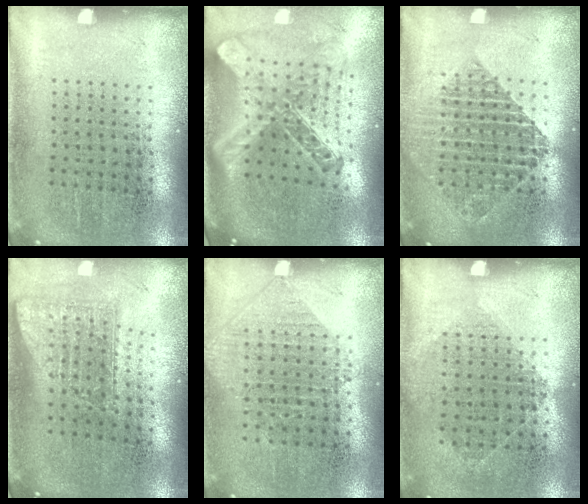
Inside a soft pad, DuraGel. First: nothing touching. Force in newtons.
{"total": 2.7, "press": 2.0, "slide": 1.9}
{"total": 1.7, "press": 1.4, "slide": 0.8}
{"total": 1.6, "press": 1.3, "slide": 1.0}
{"total": 1.0, "press": 0.9, "slide": 0.2}
{"total": 1.0, "press": 0.9, "slide": 0.4}